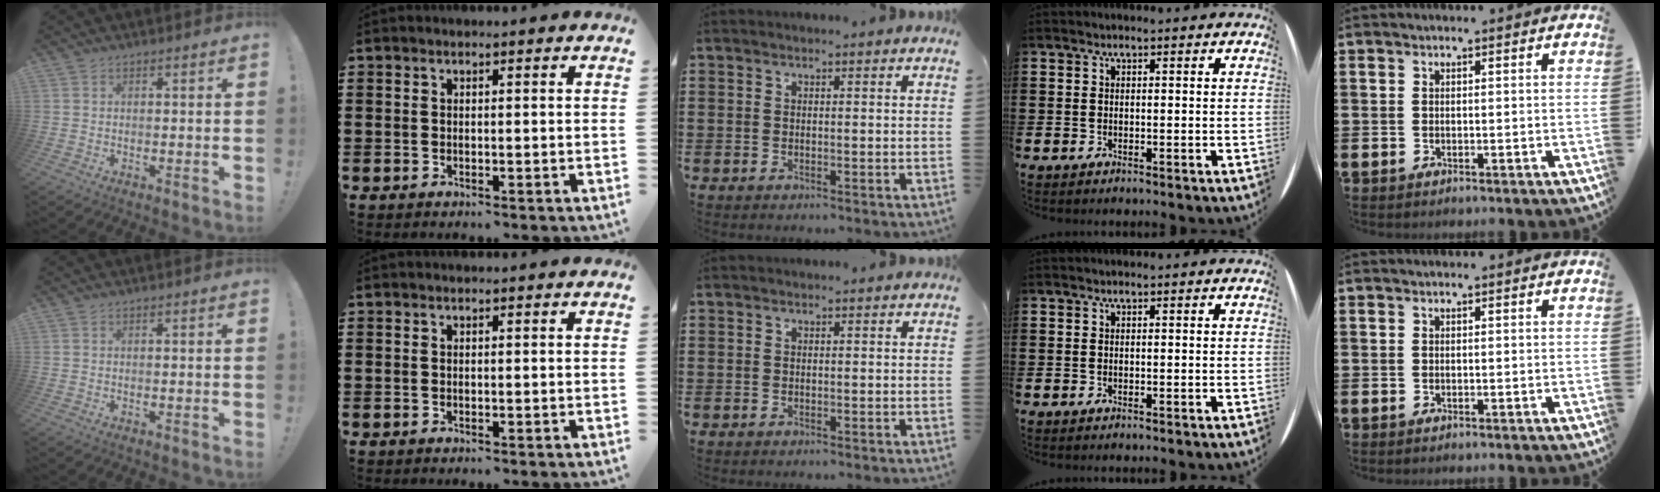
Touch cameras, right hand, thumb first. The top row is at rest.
{}